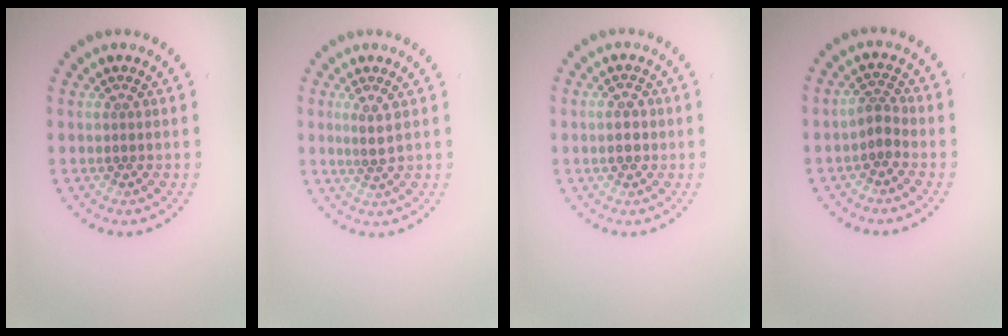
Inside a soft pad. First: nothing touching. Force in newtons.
{"total": 1.6, "press": 1.3, "slide": 0.9}
{"total": 1.6, "press": 1.6, "slide": 0.0}
{"total": 1.6, "press": 1.3, "slide": 0.9}